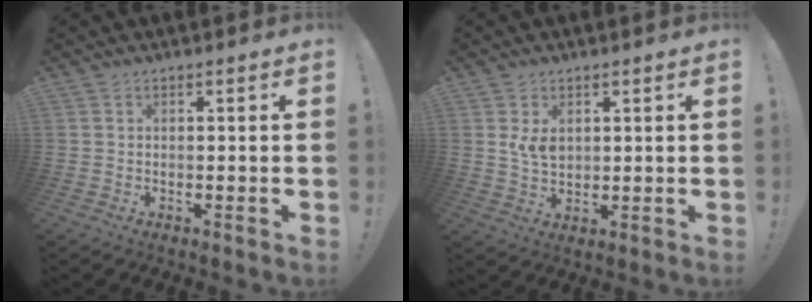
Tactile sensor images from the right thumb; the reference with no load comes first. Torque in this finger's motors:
{"motor_torque": [0.00, -0.03, 0.36, 0.07, -0.01]}